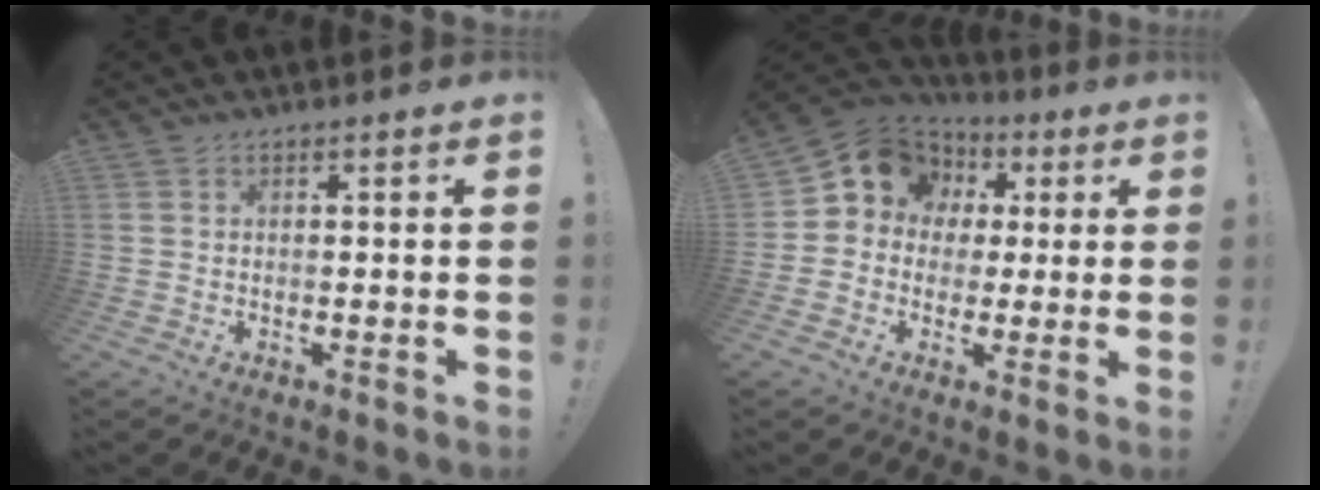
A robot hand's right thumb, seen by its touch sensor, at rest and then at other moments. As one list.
[{"total": 11.4, "force": [3.4, 10.0, 4.2], "torque": [-0.057, -0.012, 0.071]}]